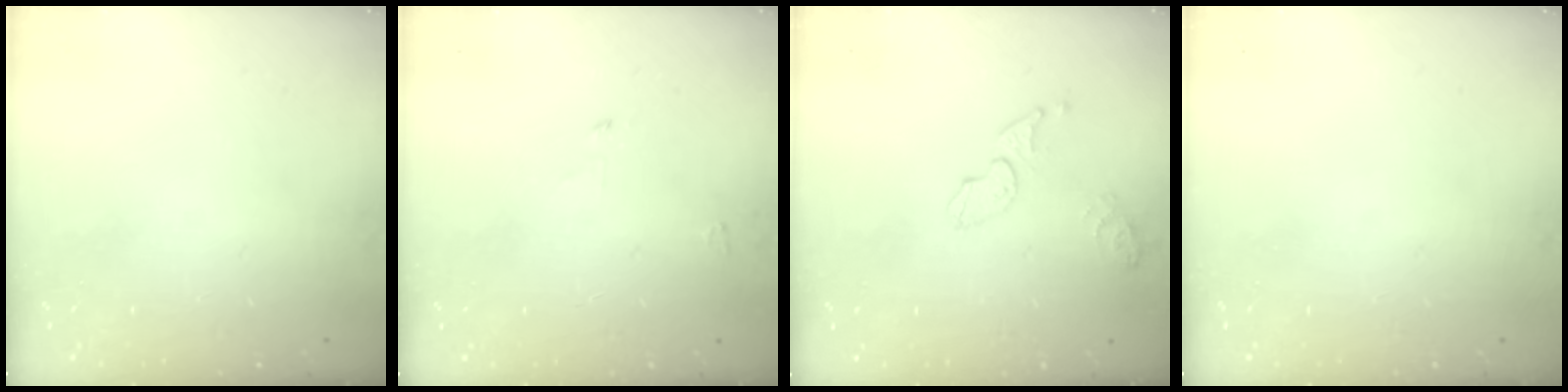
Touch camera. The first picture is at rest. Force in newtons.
{"total": 2.4, "press": 2.4, "slide": 0.2}
{"total": 5.6, "press": 5.6, "slide": 0.4}
{"total": 0.0}